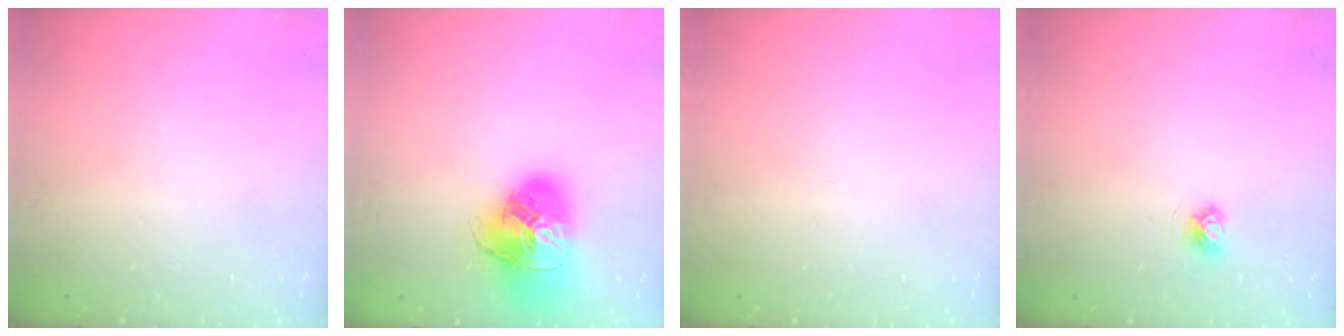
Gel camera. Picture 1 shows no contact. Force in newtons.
{"total": 19.6, "press": 19.4, "slide": 2.7}
{"total": 0.0}
{"total": 3.7, "press": 3.6, "slide": 0.4}